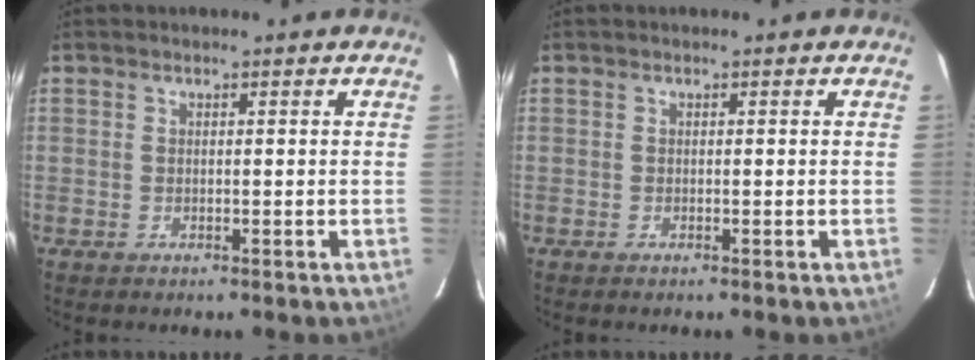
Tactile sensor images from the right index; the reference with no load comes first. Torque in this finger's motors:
{"motor_torque": [0.01, -0.05, -0.05, -0.01]}